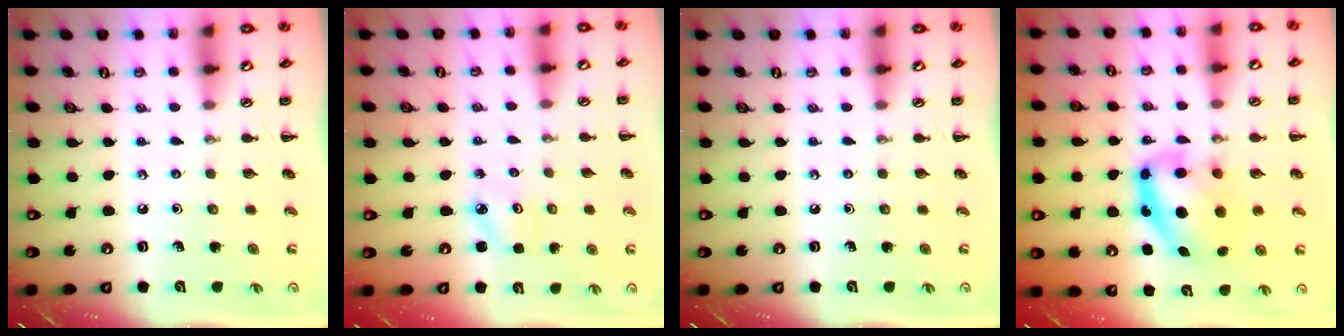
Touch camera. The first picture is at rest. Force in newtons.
{"total": 2.5, "press": 2.4, "slide": 0.5}
{"total": 0.0}
{"total": 10.8, "press": 10.6, "slide": 2.5}